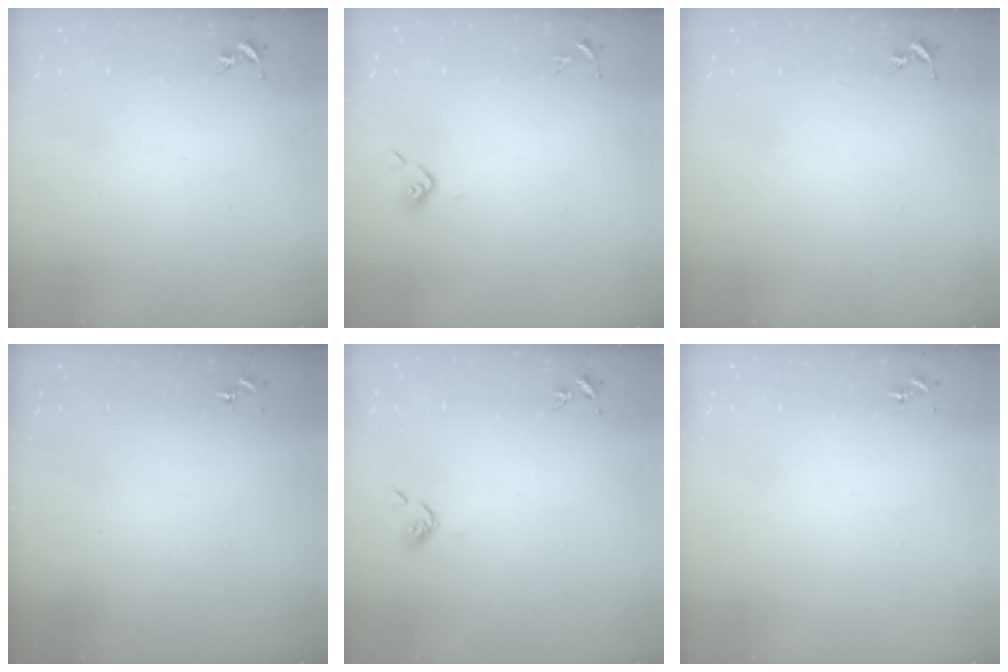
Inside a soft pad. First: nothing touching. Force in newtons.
{"total": 4.3, "press": 4.1, "slide": 1.3}
{"total": 0.0}
{"total": 0.0}
{"total": 4.3, "press": 4.2, "slide": 0.6}
{"total": 0.0}